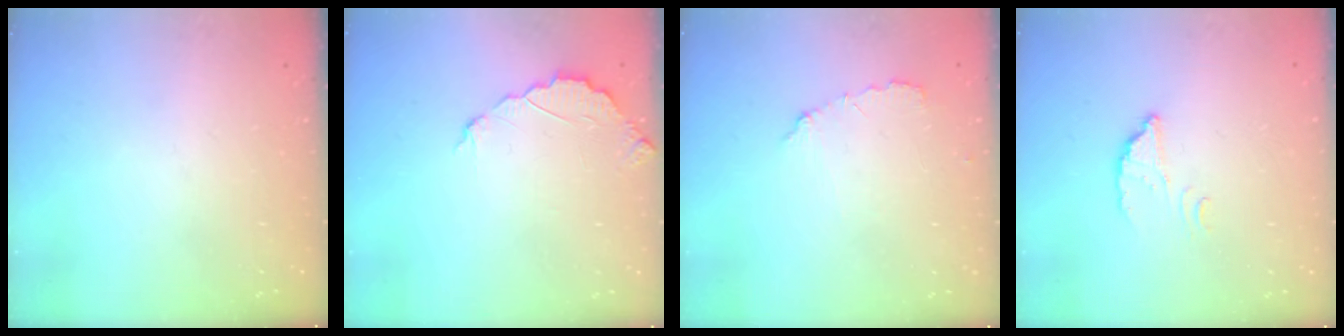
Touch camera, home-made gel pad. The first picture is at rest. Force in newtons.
{"total": 3.7, "press": 3.7, "slide": 0.3}
{"total": 6.0, "press": 6.0, "slide": 0.3}
{"total": 2.8, "press": 2.8, "slide": 0.1}